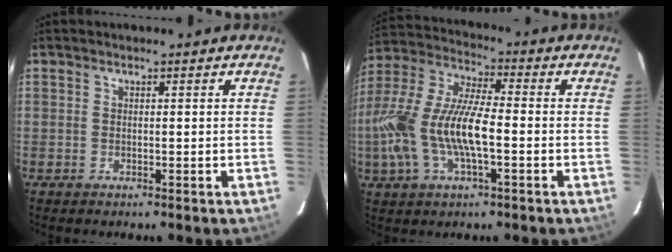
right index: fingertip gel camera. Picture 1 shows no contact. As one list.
[{"total": 17.4, "force": [-3.8, 5.9, 16.0], "torque": [-0.331, -0.003, -0.074]}]